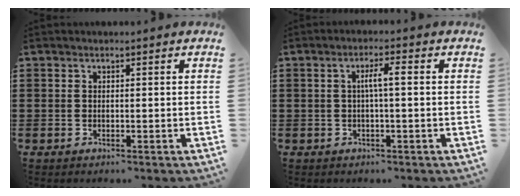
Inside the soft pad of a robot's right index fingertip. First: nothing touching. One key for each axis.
{"total": 3.1, "fx": 0.0, "fy": 0.3, "fz": 3.1, "tx": -0.057, "ty": 0.003, "tz": -0.003}